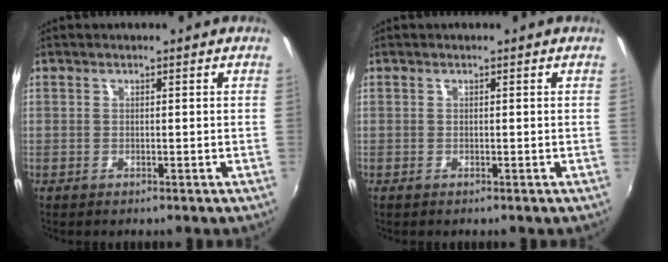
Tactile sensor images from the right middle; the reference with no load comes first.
{"total": 0.0}